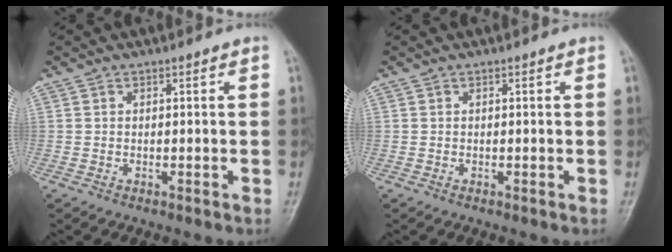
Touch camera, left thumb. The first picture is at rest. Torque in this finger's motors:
{"motor_torque": [0.00, 0.01, -0.04, -0.01, 0.00]}